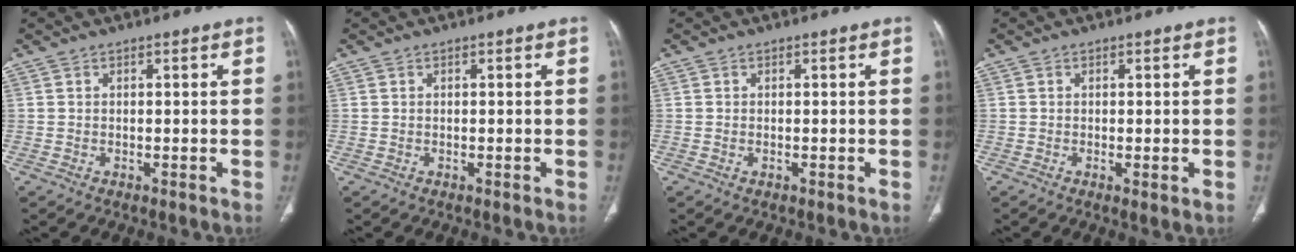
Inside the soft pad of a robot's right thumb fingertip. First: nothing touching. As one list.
[{"total": 0.0}, {"total": 0.0}, {"total": 1.6, "force": [-0.4, 0.3, 1.5], "torque": [-0.030, -0.008, -0.006]}]